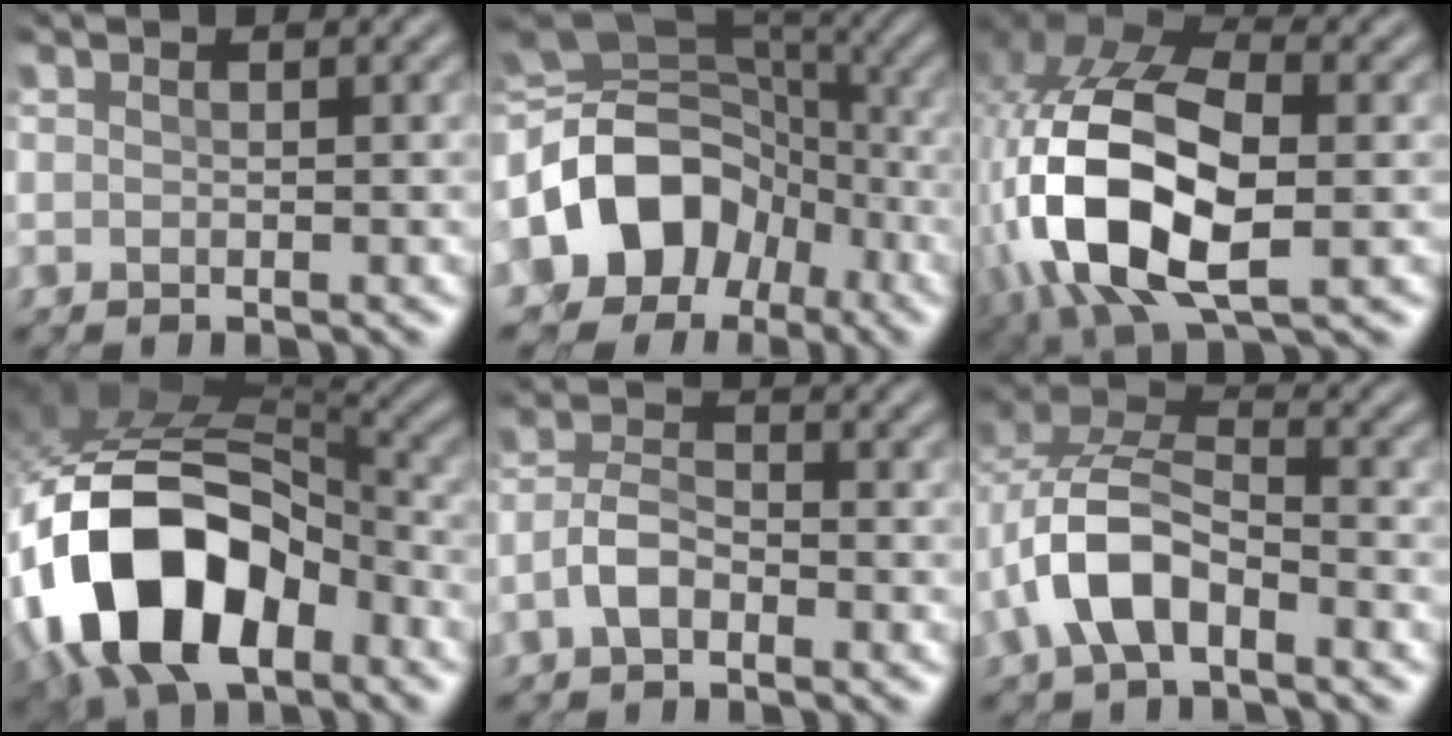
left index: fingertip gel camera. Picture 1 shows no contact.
{"total": 11.9, "force": [-3.1, 8.9, 7.3], "torque": [-0.142, -0.001, -0.054]}
{"total": 14.1, "force": [-2.0, 7.6, 11.8], "torque": [-0.262, -0.007, -0.035]}
{"total": 14.2, "force": [-5.3, 8.0, 10.4], "torque": [-0.204, -0.002, -0.093]}
{"total": 2.6, "force": [-1.6, 1.1, 1.9], "torque": [-0.042, 0.012, -0.037]}
{"total": 6.3, "force": [-2.5, 3.3, 4.7], "torque": [-0.098, 0.012, -0.051]}